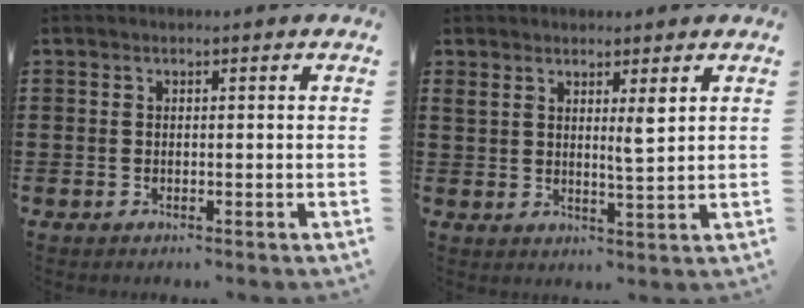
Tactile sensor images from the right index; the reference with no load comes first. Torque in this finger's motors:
{"motor_torque": [0.97, 0.35, 0.11, 0.07]}